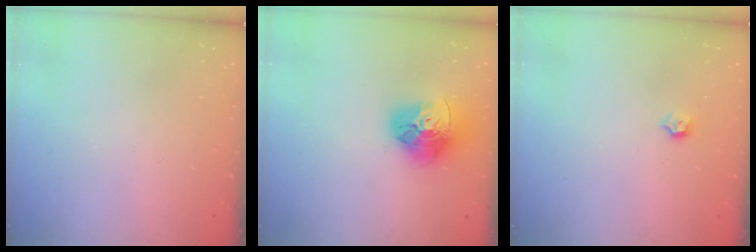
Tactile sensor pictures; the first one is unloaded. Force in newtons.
{"total": 16.5, "press": 16.3, "slide": 2.0}
{"total": 3.7, "press": 3.6, "slide": 0.6}